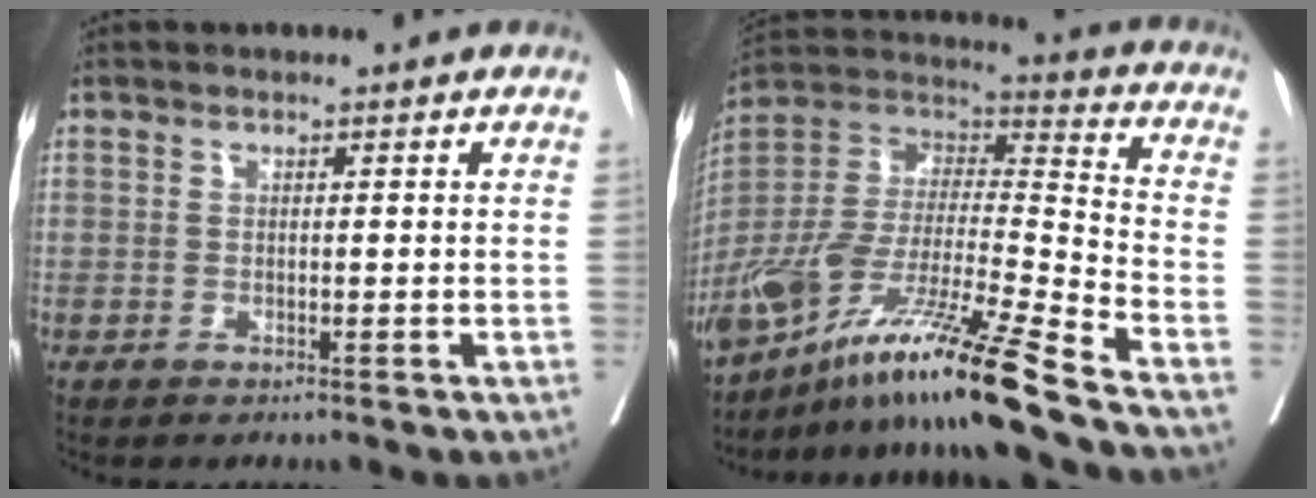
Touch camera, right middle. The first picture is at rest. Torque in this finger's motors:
{"motor_torque": [1.10, -1.03, 1.01, 0.21]}